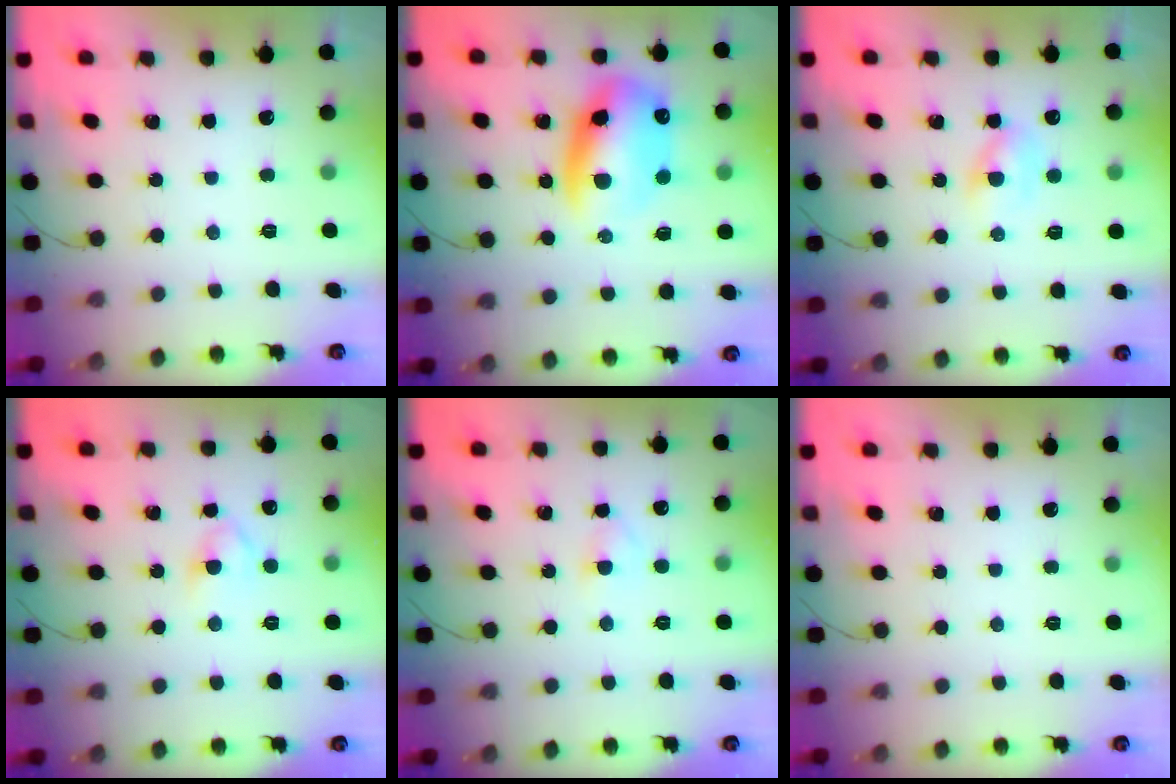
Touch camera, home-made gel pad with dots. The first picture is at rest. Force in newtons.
{"total": 14.4, "press": 13.9, "slide": 3.8}
{"total": 2.7, "press": 2.5, "slide": 0.9}
{"total": 4.2, "press": 4.0, "slide": 1.3}
{"total": 2.5, "press": 2.3, "slide": 1.0}
{"total": 0.0}